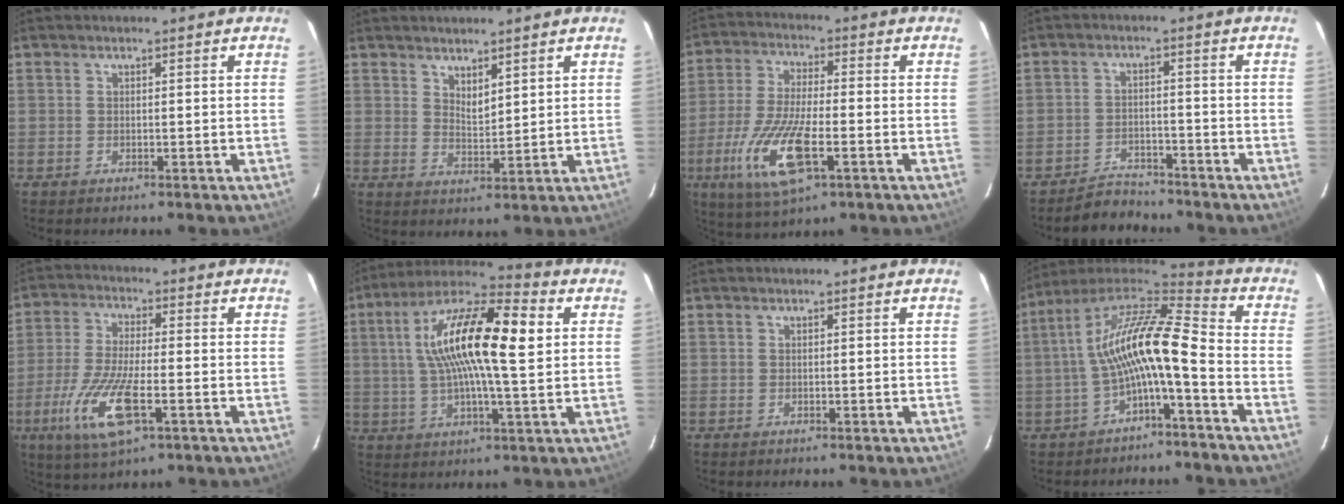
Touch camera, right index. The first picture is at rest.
{"total": 3.7, "force": [3.0, 1.2, 1.8], "torque": [-0.027, -0.003, 0.053]}
{"total": 14.3, "force": [-5.2, 4.4, 12.6], "torque": [-0.268, -0.020, -0.098]}
{"total": 5.2, "force": [-4.8, 2.0, 0.2], "torque": [-0.023, 0.012, -0.077]}
{"total": 12.7, "force": [-4.9, 3.6, 11.2], "torque": [-0.241, -0.020, -0.093]}
{"total": 18.5, "force": [4.0, 4.3, 17.5], "torque": [-0.319, 0.027, 0.054]}
{"total": 0.0}
{"total": 14.4, "force": [-3.1, 2.8, 13.8], "torque": [-0.265, 0.016, -0.063]}